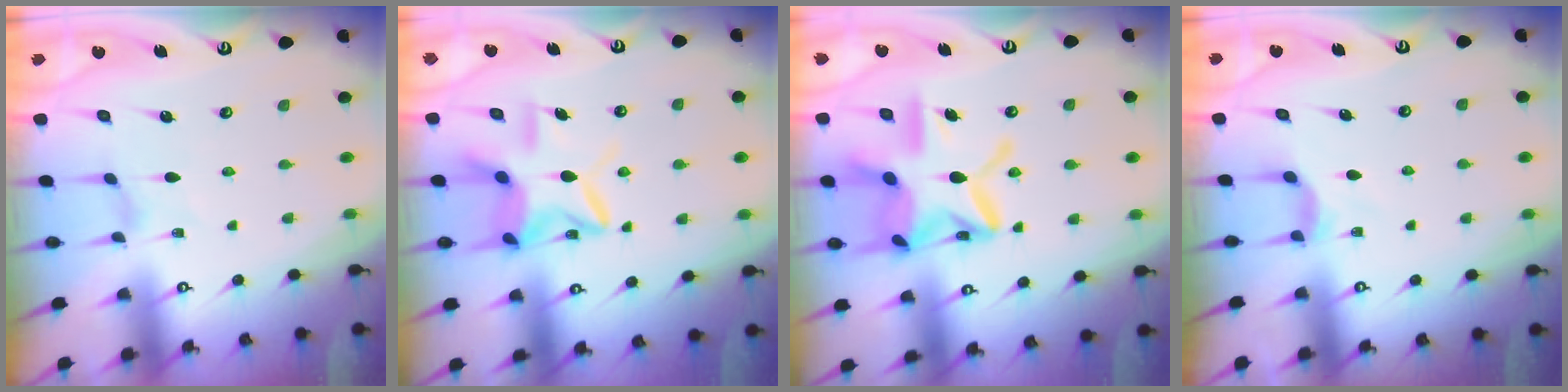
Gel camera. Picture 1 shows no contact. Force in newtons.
{"total": 11.7, "press": 11.6, "slide": 0.9}
{"total": 21.1, "press": 21.0, "slide": 1.9}
{"total": 2.9, "press": 2.9, "slide": 0.4}